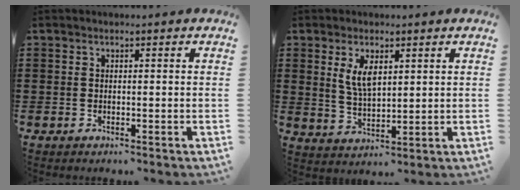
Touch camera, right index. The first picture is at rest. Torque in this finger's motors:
{"motor_torque": [0.26, -0.16, 0.44, 0.15]}